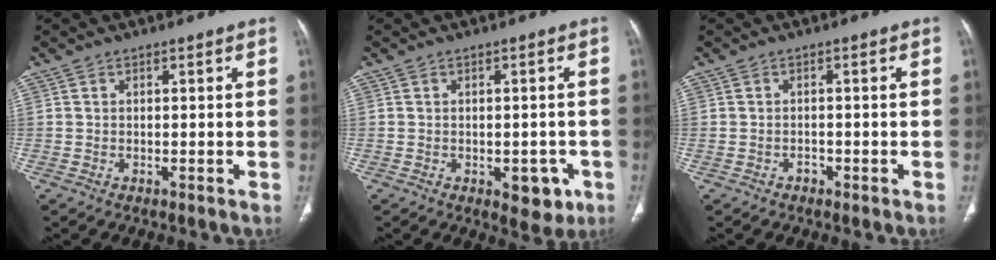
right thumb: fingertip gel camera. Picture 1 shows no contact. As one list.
[{"total": 5.5, "force": [-2.1, 3.2, 3.9], "torque": [-0.019, 0.007, -0.020]}, {"total": 1.0, "force": [-0.7, 0.7, 0.2], "torque": [0.000, 0.007, -0.013]}]